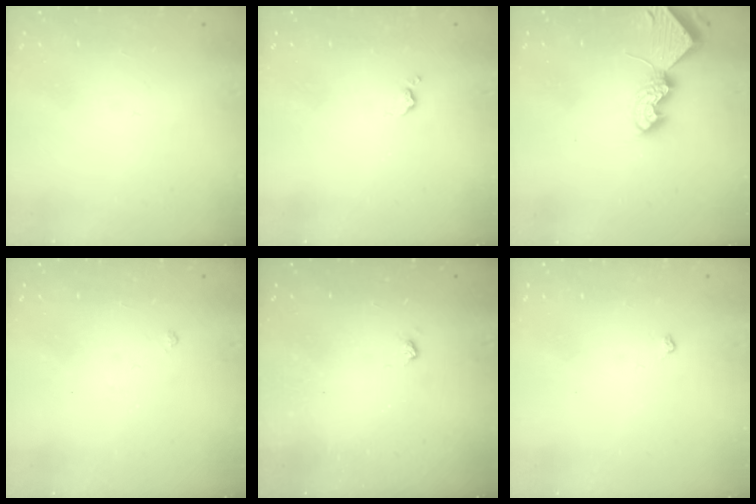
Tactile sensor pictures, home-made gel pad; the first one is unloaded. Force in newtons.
{"total": 3.8, "press": 3.7, "slide": 0.6}
{"total": 7.4, "press": 7.3, "slide": 1.0}
{"total": 2.9, "press": 2.8, "slide": 0.5}
{"total": 3.8, "press": 3.7, "slide": 0.7}
{"total": 3.2, "press": 3.2, "slide": 0.5}